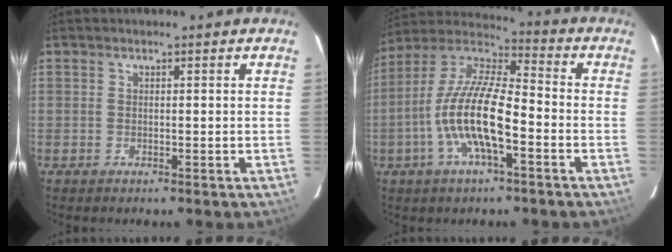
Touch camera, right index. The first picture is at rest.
{"total": 15.1, "force": [-4.9, 4.2, 13.6], "torque": [-0.270, -0.002, -0.099]}